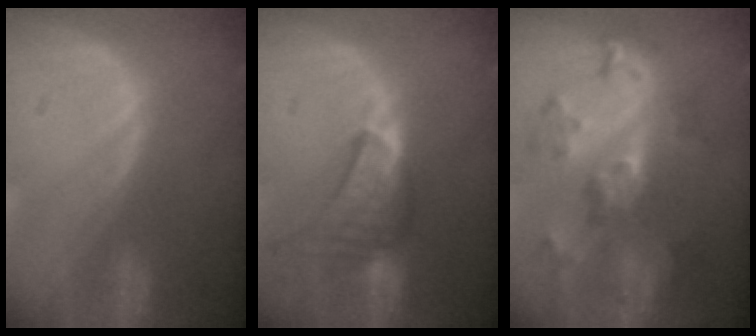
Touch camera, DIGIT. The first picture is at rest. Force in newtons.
{"total": 9.1, "press": 8.2, "slide": 3.8}
{"total": 8.7, "press": 7.8, "slide": 3.9}